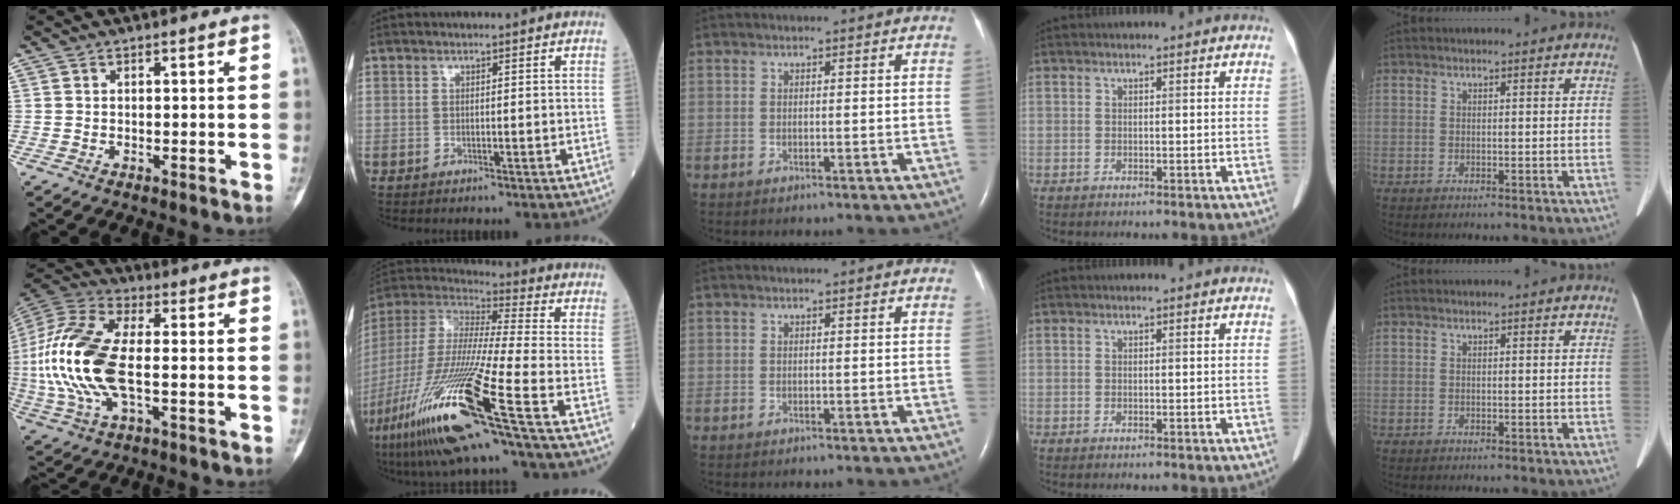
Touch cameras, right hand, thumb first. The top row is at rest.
{"thumb": {"total": 19.6, "force": [-1.7, 9.0, 17.3], "torque": [-0.391, 0.014, -0.029]}, "index": {"total": 25.0, "force": [-13.8, -0.3, 20.9], "torque": [-0.454, -0.069, -0.266]}}